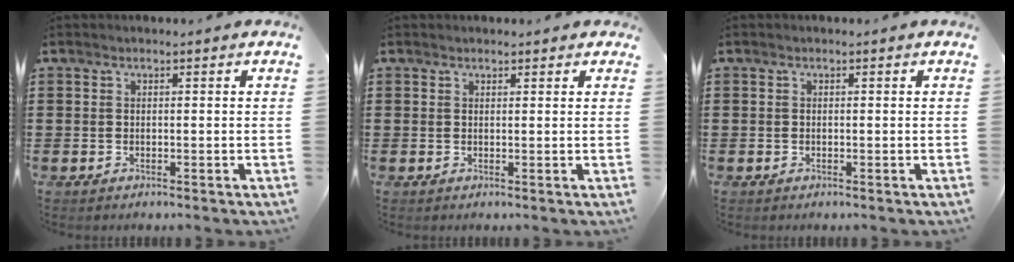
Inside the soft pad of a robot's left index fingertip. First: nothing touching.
{"total": 1.0, "force": [0.8, 0.5, 0.2], "torque": [-0.005, 0.005, 0.016]}
{"total": 0.0}